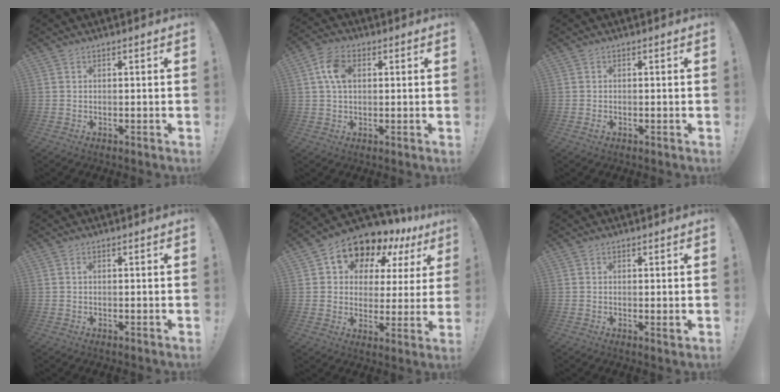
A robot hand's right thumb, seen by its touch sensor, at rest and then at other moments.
{"total": 8.0, "force": [1.8, 5.3, 5.7], "torque": [-0.106, 0.010, 0.036]}
{"total": 1.0, "force": [-0.5, 0.5, 0.7], "torque": [-0.010, 0.002, -0.010]}
{"total": 0.0}
{"total": 11.8, "force": [9.6, 5.7, 4.0], "torque": [-0.070, -0.086, 0.165]}
{"total": 1.3, "force": [0.4, 0.2, 1.3], "torque": [-0.009, -0.005, 0.004]}